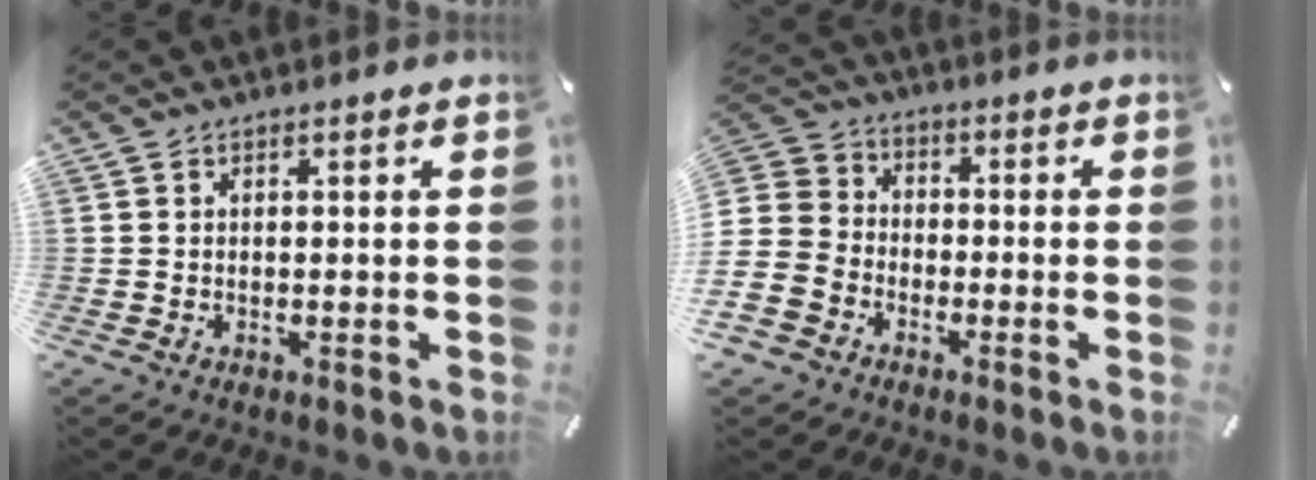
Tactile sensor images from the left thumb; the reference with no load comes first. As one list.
[{"total": 10.8, "force": [-4.5, 9.0, 3.7], "torque": [-0.100, 0.035, -0.085]}]